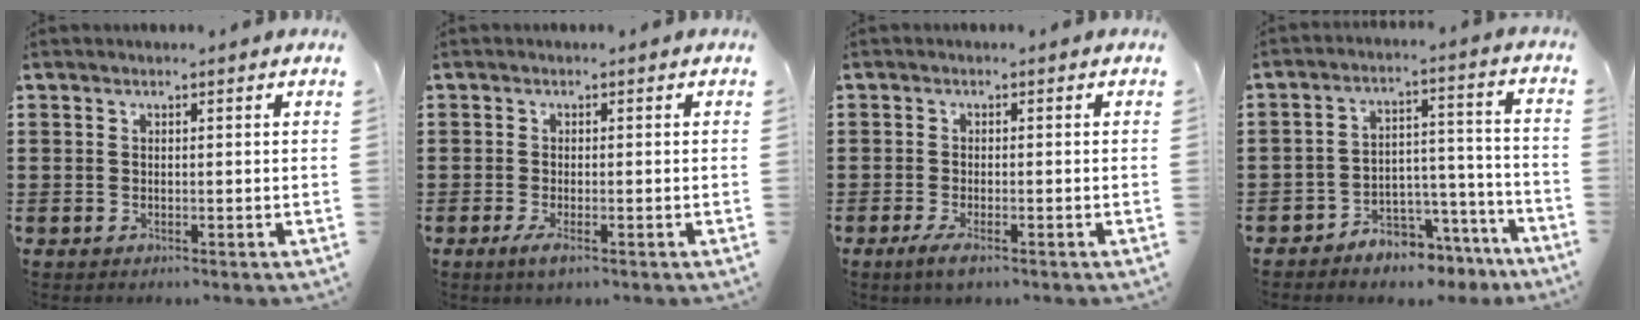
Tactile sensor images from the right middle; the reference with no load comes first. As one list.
[{"total": 1.9, "force": [-0.9, 0.3, 1.7], "torque": [-0.036, -0.006, -0.017]}, {"total": 2.2, "force": [-1.2, 0.4, 1.8], "torque": [-0.038, -0.005, -0.023]}, {"total": 5.1, "force": [-4.8, 1.5, 0.4], "torque": [-0.010, 0.016, -0.097]}]